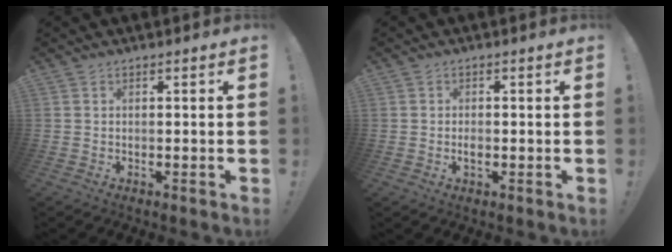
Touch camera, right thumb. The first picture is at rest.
{"total": 2.6, "force": [-0.3, 2.5, 0.8], "torque": [-0.003, -0.005, -0.006]}